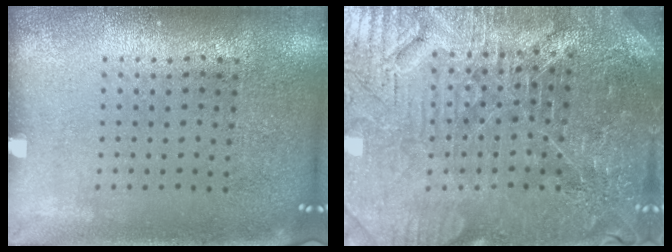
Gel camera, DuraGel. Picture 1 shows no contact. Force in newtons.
{"total": 4.6, "press": 4.4, "slide": 1.4}